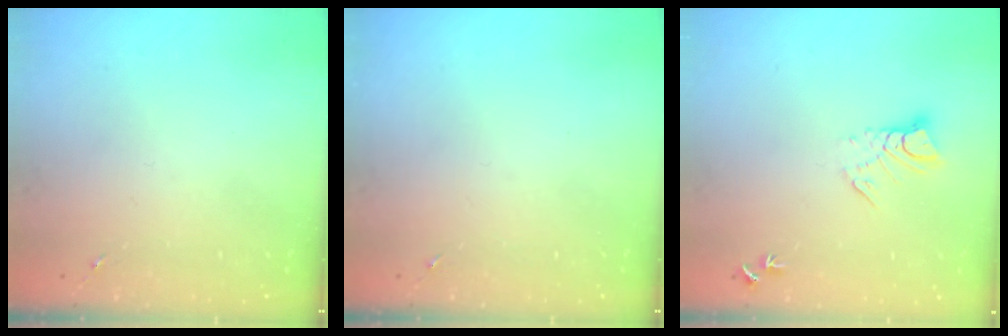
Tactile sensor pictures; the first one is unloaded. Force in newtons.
{"total": 0.0}
{"total": 6.6, "press": 6.6, "slide": 0.7}